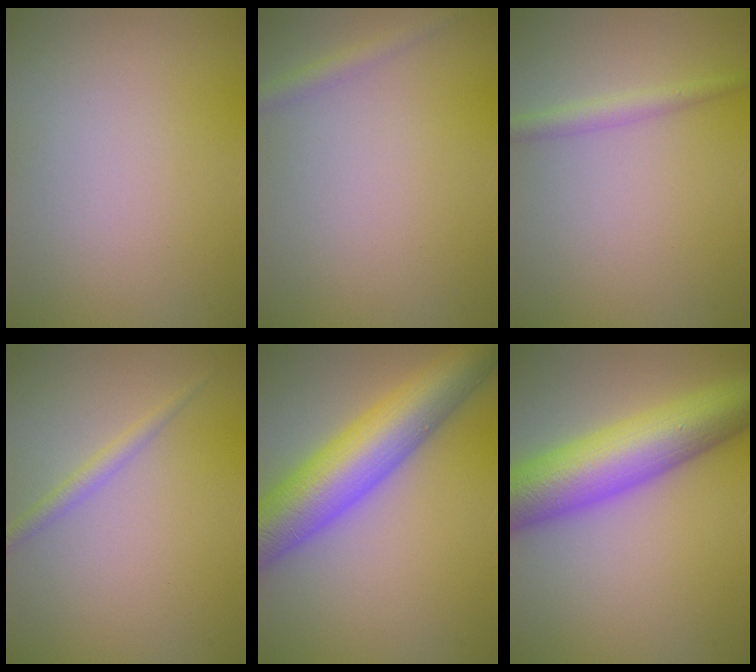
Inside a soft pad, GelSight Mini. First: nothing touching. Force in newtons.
{"total": 1.4, "press": 1.4, "slide": 0.1}
{"total": 1.7, "press": 1.7, "slide": 0.0}
{"total": 1.4, "press": 1.4, "slide": 0.0}
{"total": 10.1, "press": 10.1, "slide": 0.3}
{"total": 10.2, "press": 10.2, "slide": 0.4}